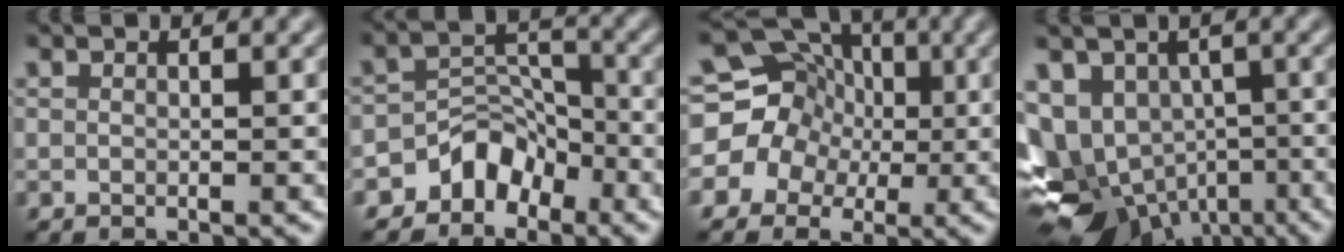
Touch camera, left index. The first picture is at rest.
{"total": 3.9, "force": [-3.0, 2.4, 0.9], "torque": [0.002, 0.009, -0.052]}
{"total": 11.5, "force": [0.3, 10.9, 3.6], "torque": [-0.091, 0.040, -0.035]}
{"total": 10.6, "force": [-3.1, 8.0, 6.2], "torque": [-0.109, -0.021, -0.027]}